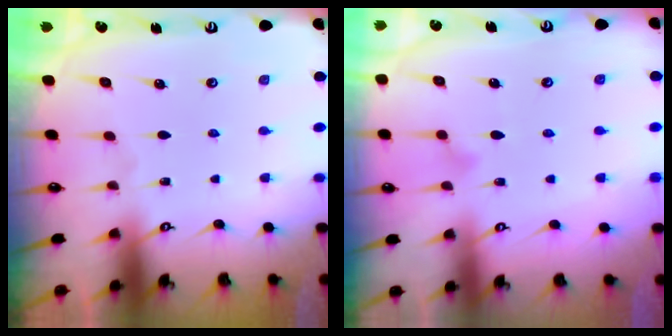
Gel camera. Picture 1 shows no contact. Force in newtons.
{"total": 8.6, "press": 8.6, "slide": 0.3}